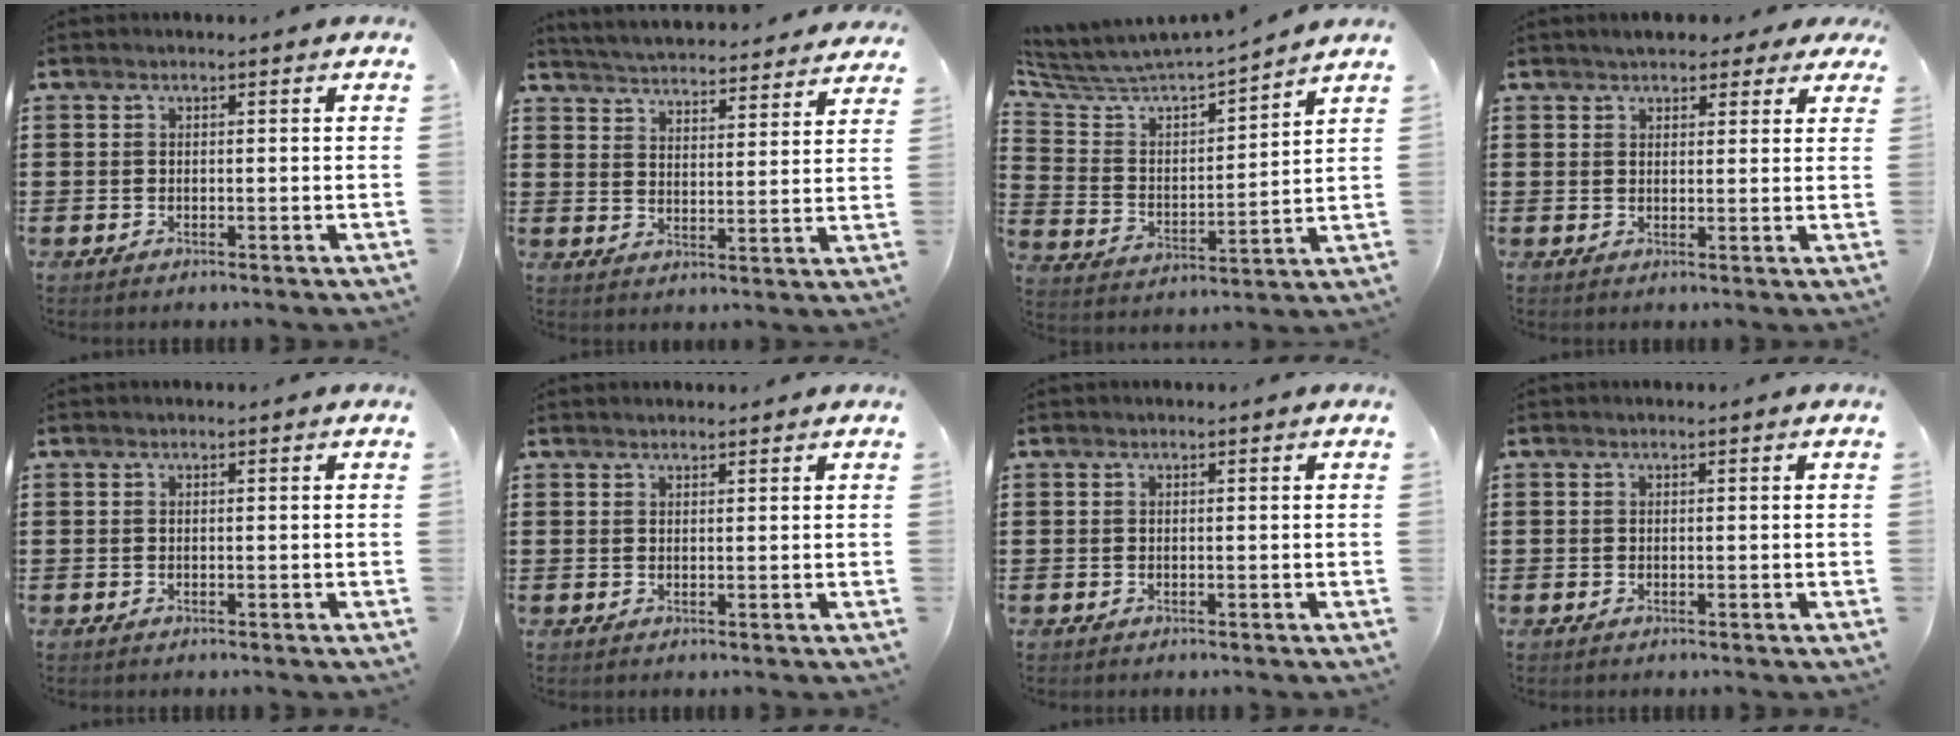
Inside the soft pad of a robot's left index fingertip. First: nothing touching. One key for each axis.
{"total": 4.5, "fx": 4.5, "fy": -0.2, "fz": 0.0, "tx": -0.024, "ty": -0.034, "tz": 0.075}
{"total": 4.8, "fx": 4.6, "fy": 0.8, "fz": 1.3, "tx": -0.055, "ty": -0.044, "tz": 0.069}
{"total": 2.9, "fx": 2.5, "fy": 1.3, "fz": 0.7, "tx": -0.015, "ty": 0.002, "tz": 0.044}
{"total": 0.0}
{"total": 1.0, "fx": 1.0, "fy": 0.2, "fz": 0.0, "tx": -0.002, "ty": 0.000, "tz": 0.020}
{"total": 0.0}
{"total": 0.0}